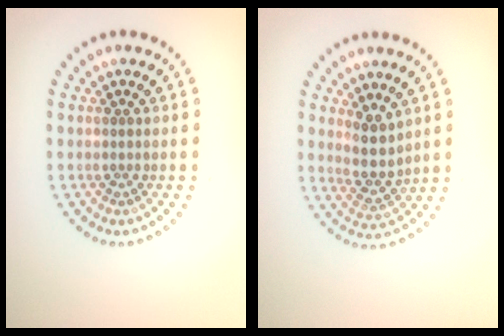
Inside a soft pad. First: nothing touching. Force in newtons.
{"total": 2.8, "press": 2.3, "slide": 1.6}